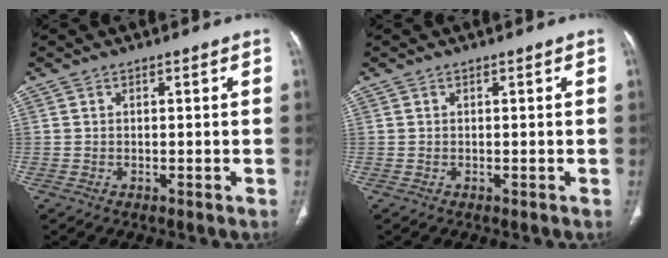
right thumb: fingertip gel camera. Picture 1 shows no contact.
{"total": 0.0}